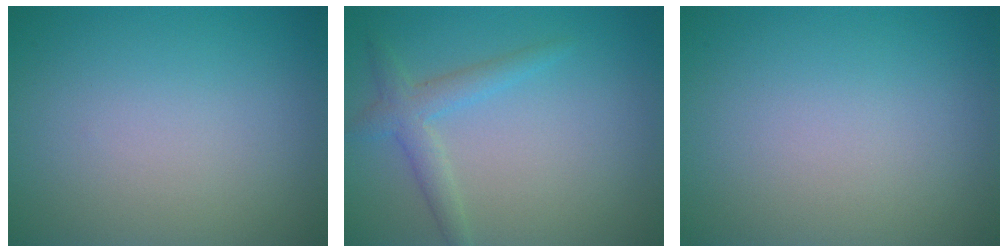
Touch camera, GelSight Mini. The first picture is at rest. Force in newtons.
{"total": 2.4, "press": 2.4, "slide": 0.1}
{"total": 0.0}